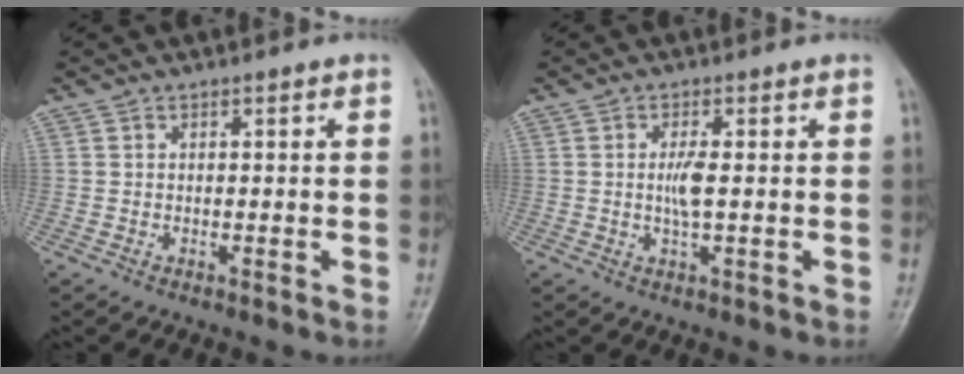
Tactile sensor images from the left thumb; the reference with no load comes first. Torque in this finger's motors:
{"motor_torque": [2.01, 1.48, 1.42, -0.72, 0.20]}